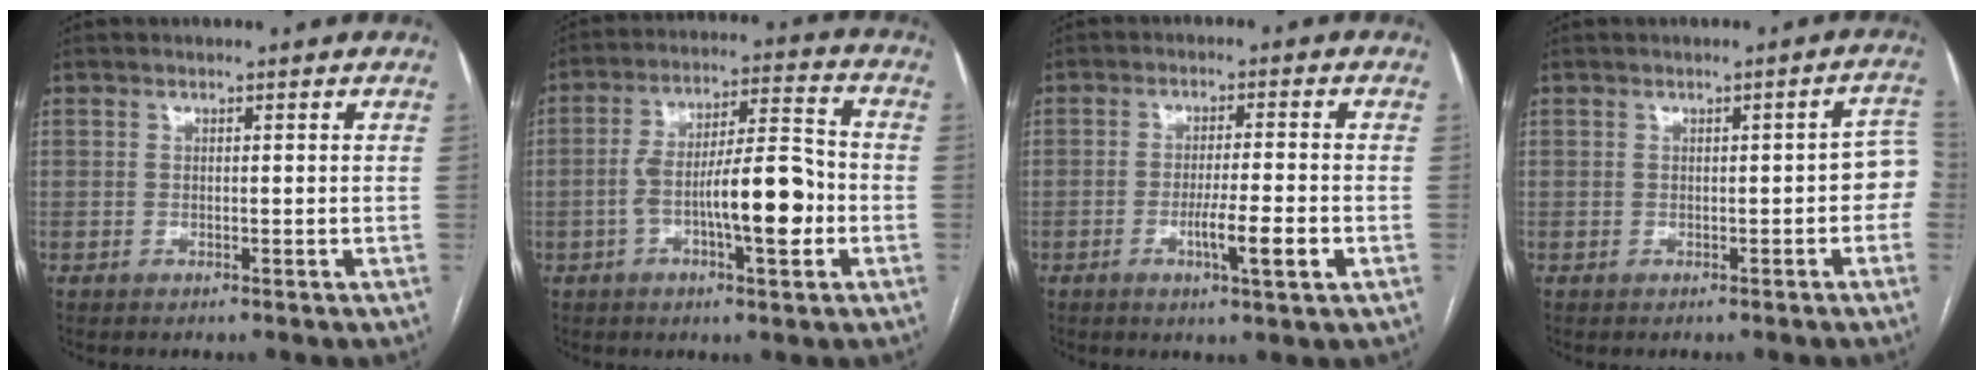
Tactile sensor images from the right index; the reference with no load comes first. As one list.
[{"total": 12.5, "force": [-3.1, 2.4, 11.8], "torque": [-0.201, 0.021, -0.048]}, {"total": 6.2, "force": [-2.2, 0.1, 5.8], "torque": [-0.096, -0.008, -0.034]}, {"total": 4.0, "force": [-0.6, 1.4, 3.7], "torque": [-0.028, 0.017, -0.008]}]